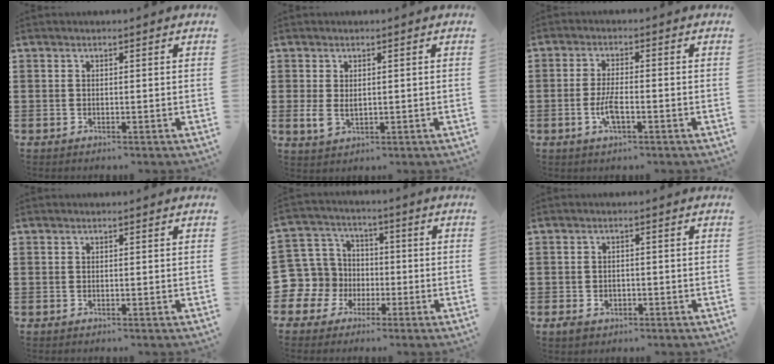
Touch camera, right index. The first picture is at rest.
{"total": 2.4, "force": [0.2, 1.5, 1.9], "torque": [-0.045, 0.000, 0.003]}
{"total": 4.1, "force": [-1.4, 1.1, 3.7], "torque": [-0.084, -0.003, -0.032]}
{"total": 0.0}
{"total": 9.0, "force": [-1.7, 8.8, 1.5], "torque": [-0.100, 0.000, -0.033]}
{"total": 1.6, "force": [-0.8, 1.2, 0.7], "torque": [-0.016, 0.001, -0.019]}